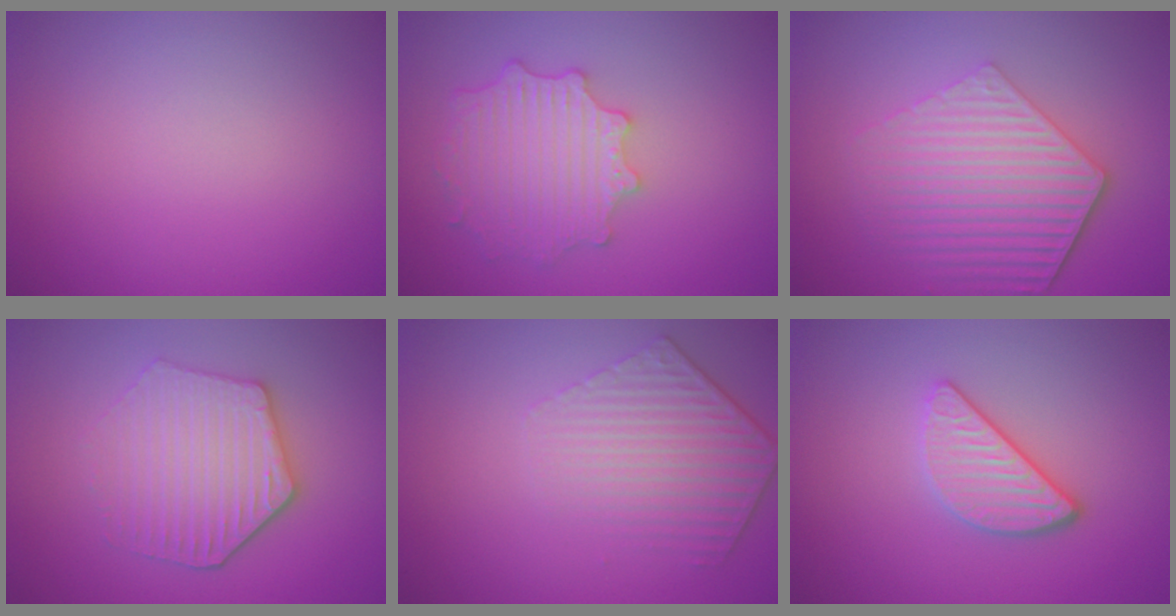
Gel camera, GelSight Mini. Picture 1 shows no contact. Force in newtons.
{"total": 4.8, "press": 3.9, "slide": 2.7}
{"total": 5.8, "press": 4.4, "slide": 3.8}
{"total": 4.7, "press": 4.1, "slide": 2.2}
{"total": 4.3, "press": 3.2, "slide": 2.9}
{"total": 3.2, "press": 2.7, "slide": 1.8}